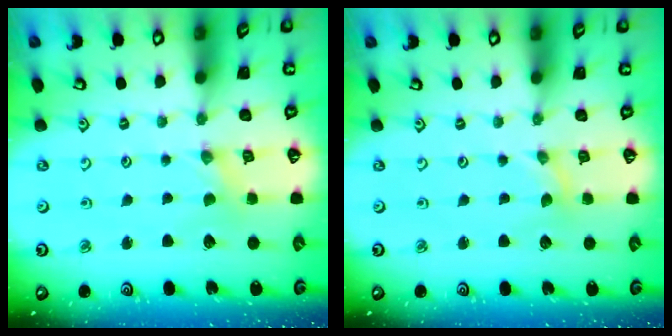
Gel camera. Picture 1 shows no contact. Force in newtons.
{"total": 0.0}